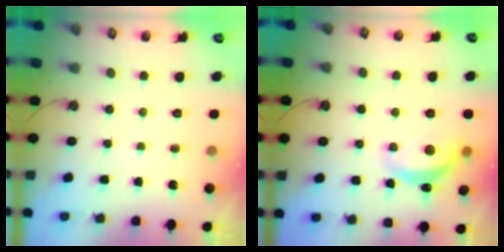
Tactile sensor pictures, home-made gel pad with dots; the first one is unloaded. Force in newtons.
{"total": 6.2, "press": 6.2, "slide": 0.5}